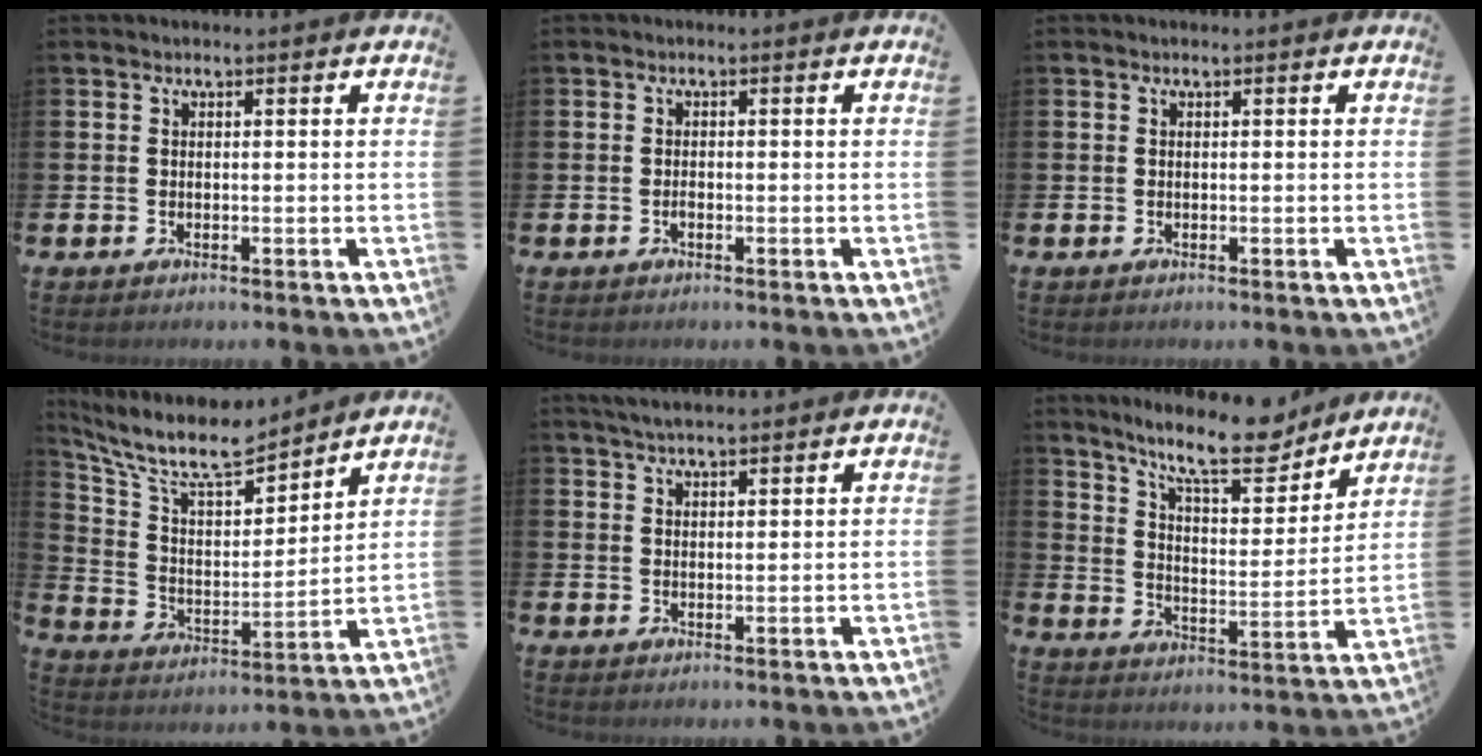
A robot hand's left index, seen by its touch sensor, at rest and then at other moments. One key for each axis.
{"total": 0.8, "fx": -0.3, "fy": 0.4, "fz": 0.6, "tx": -0.011, "ty": 0.000, "tz": -0.007}
{"total": 0.0}
{"total": 10.0, "fx": 8.7, "fy": 2.8, "fz": 4.0, "tx": -0.116, "ty": -0.058, "tz": 0.152}
{"total": 3.3, "fx": 3.0, "fy": 0.5, "fz": 1.2, "tx": -0.029, "ty": -0.004, "tz": 0.055}
{"total": 12.5, "fx": 10.7, "fy": 2.8, "fz": 5.8, "tx": -0.112, "ty": -0.065, "tz": 0.184}